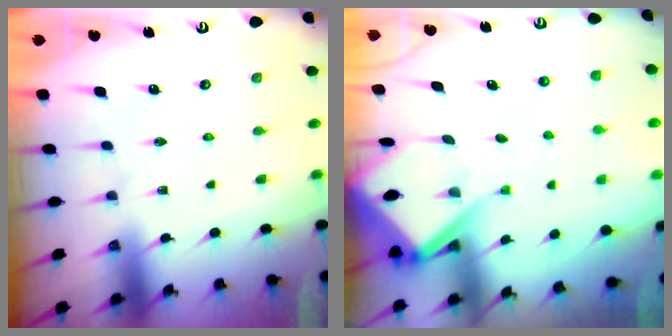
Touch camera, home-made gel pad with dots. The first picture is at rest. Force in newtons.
{"total": 7.2, "press": 7.2, "slide": 0.6}